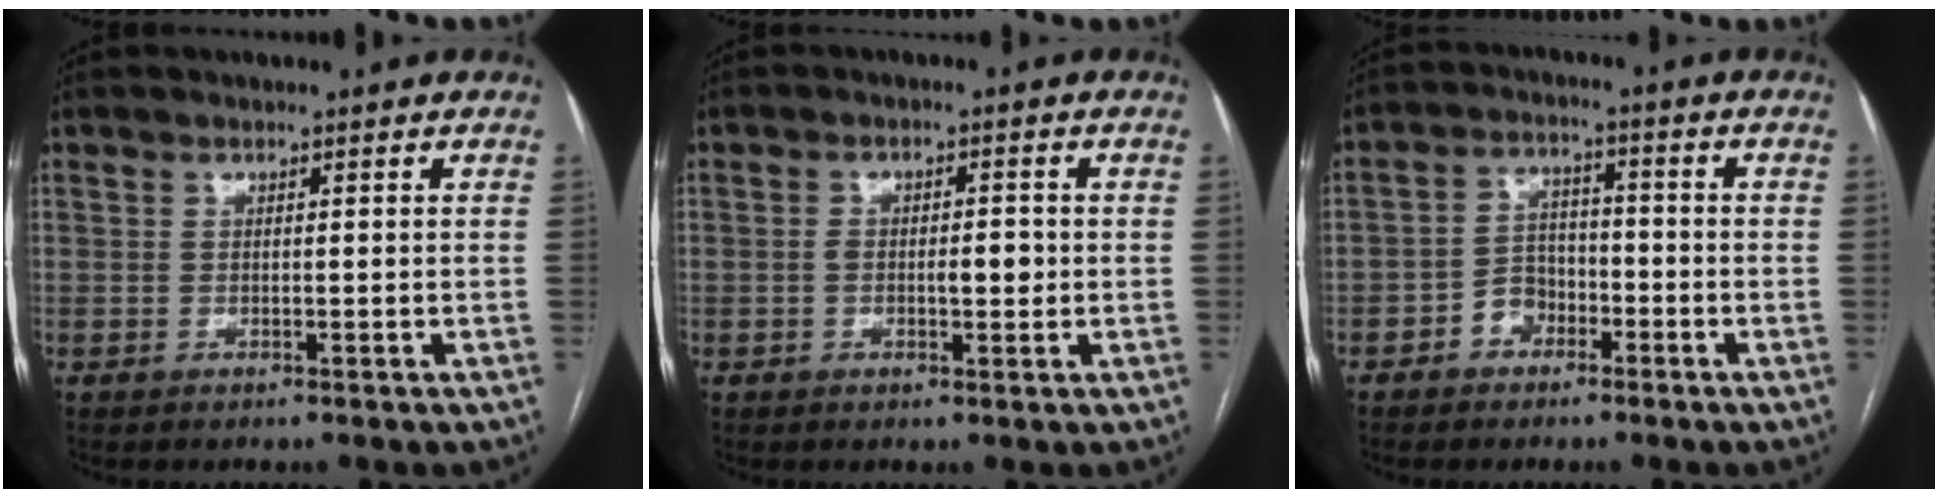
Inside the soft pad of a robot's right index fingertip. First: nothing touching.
{"total": 3.7, "force": [-0.4, 1.5, 3.4], "torque": [-0.056, 0.006, -0.003]}
{"total": 4.8, "force": [-2.5, 3.6, 1.9], "torque": [-0.030, 0.017, -0.046]}